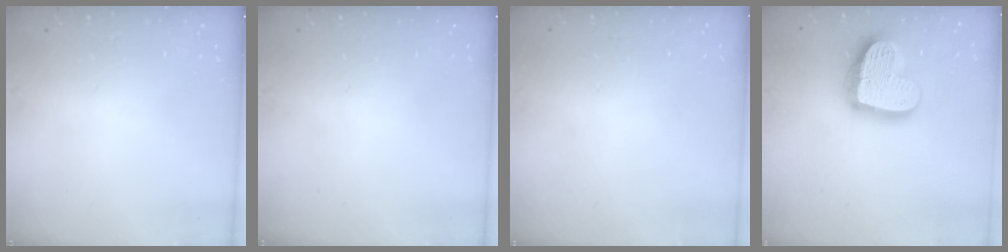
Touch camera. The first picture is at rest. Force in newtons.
{"total": 0.0}
{"total": 0.0}
{"total": 19.9, "press": 19.9, "slide": 1.6}